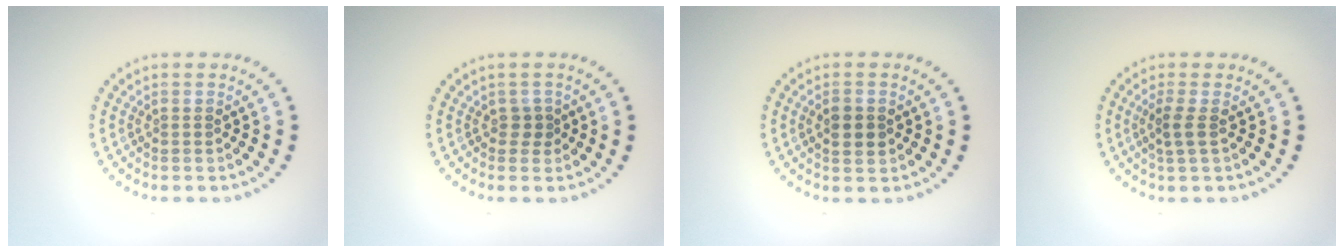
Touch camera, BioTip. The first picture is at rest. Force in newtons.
{"total": 1.2, "press": 0.9, "slide": 0.8}
{"total": 2.3, "press": 2.3, "slide": 0.0}
{"total": 1.6, "press": 1.4, "slide": 0.9}